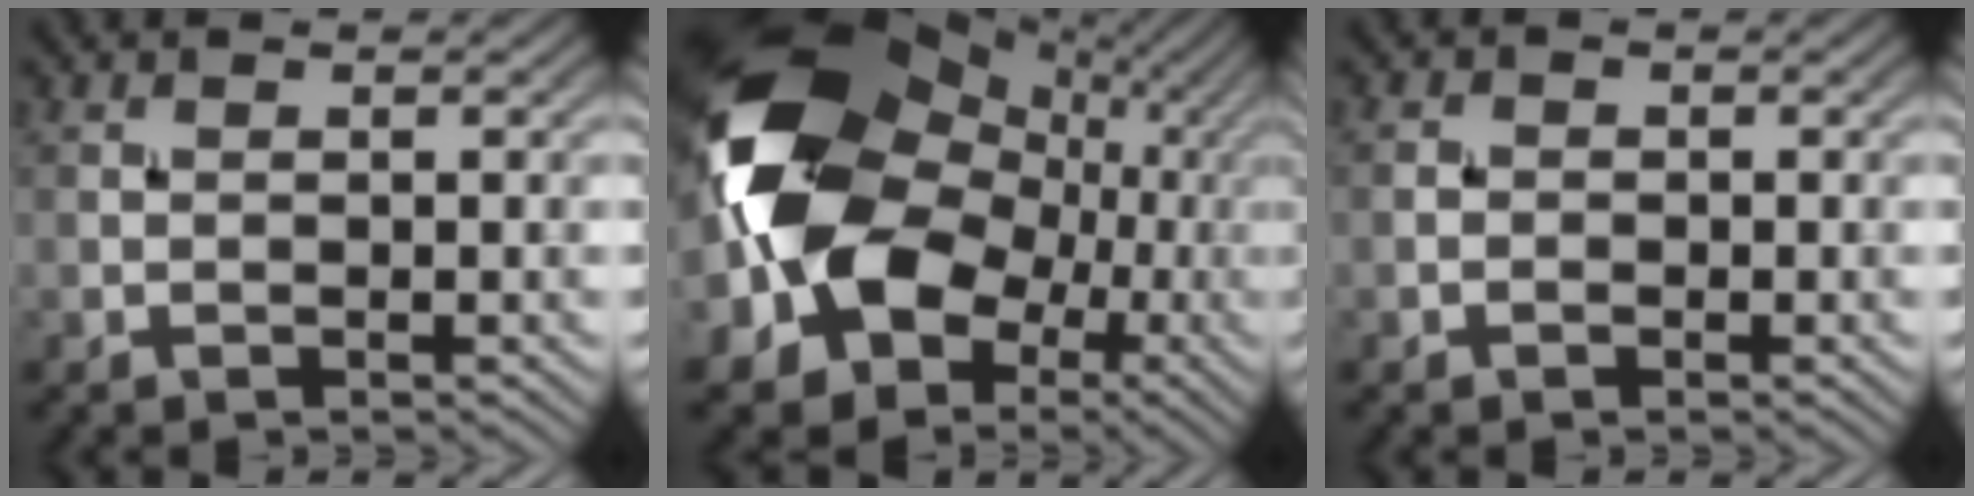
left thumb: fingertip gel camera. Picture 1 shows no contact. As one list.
[{"total": 18.1, "force": [0.0, 14.1, 11.3], "torque": [-0.246, -0.024, 0.005]}, {"total": 0.9, "force": [-0.4, 0.7, 0.3], "torque": [-0.004, 0.001, -0.011]}]